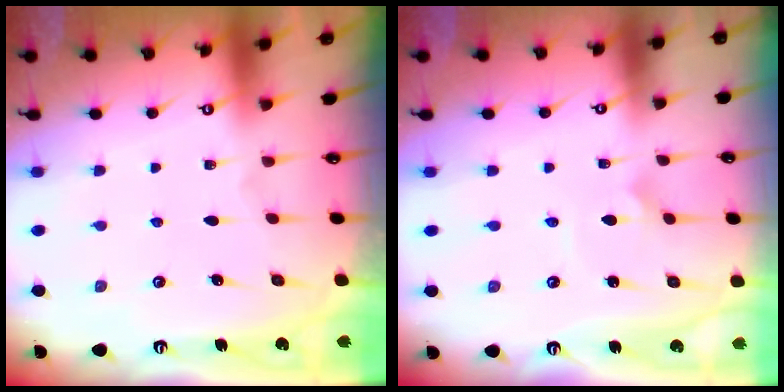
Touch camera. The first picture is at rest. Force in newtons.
{"total": 2.2, "press": 2.2, "slide": 0.1}